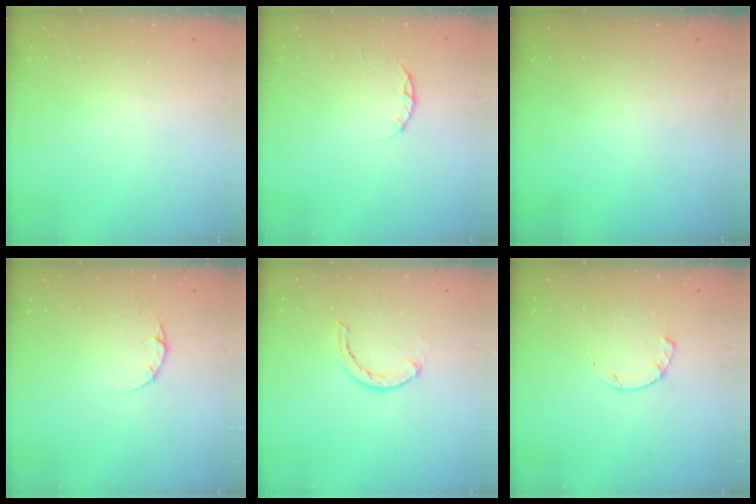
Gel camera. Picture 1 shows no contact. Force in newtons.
{"total": 2.4, "press": 2.4, "slide": 0.4}
{"total": 0.0}
{"total": 2.2, "press": 2.2, "slide": 0.3}
{"total": 2.4, "press": 2.4, "slide": 0.4}
{"total": 2.3, "press": 2.3, "slide": 0.4}